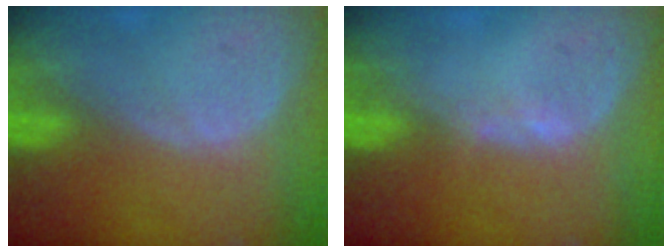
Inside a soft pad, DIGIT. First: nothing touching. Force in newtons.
{"total": 0.6, "press": 0.5, "slide": 0.4}